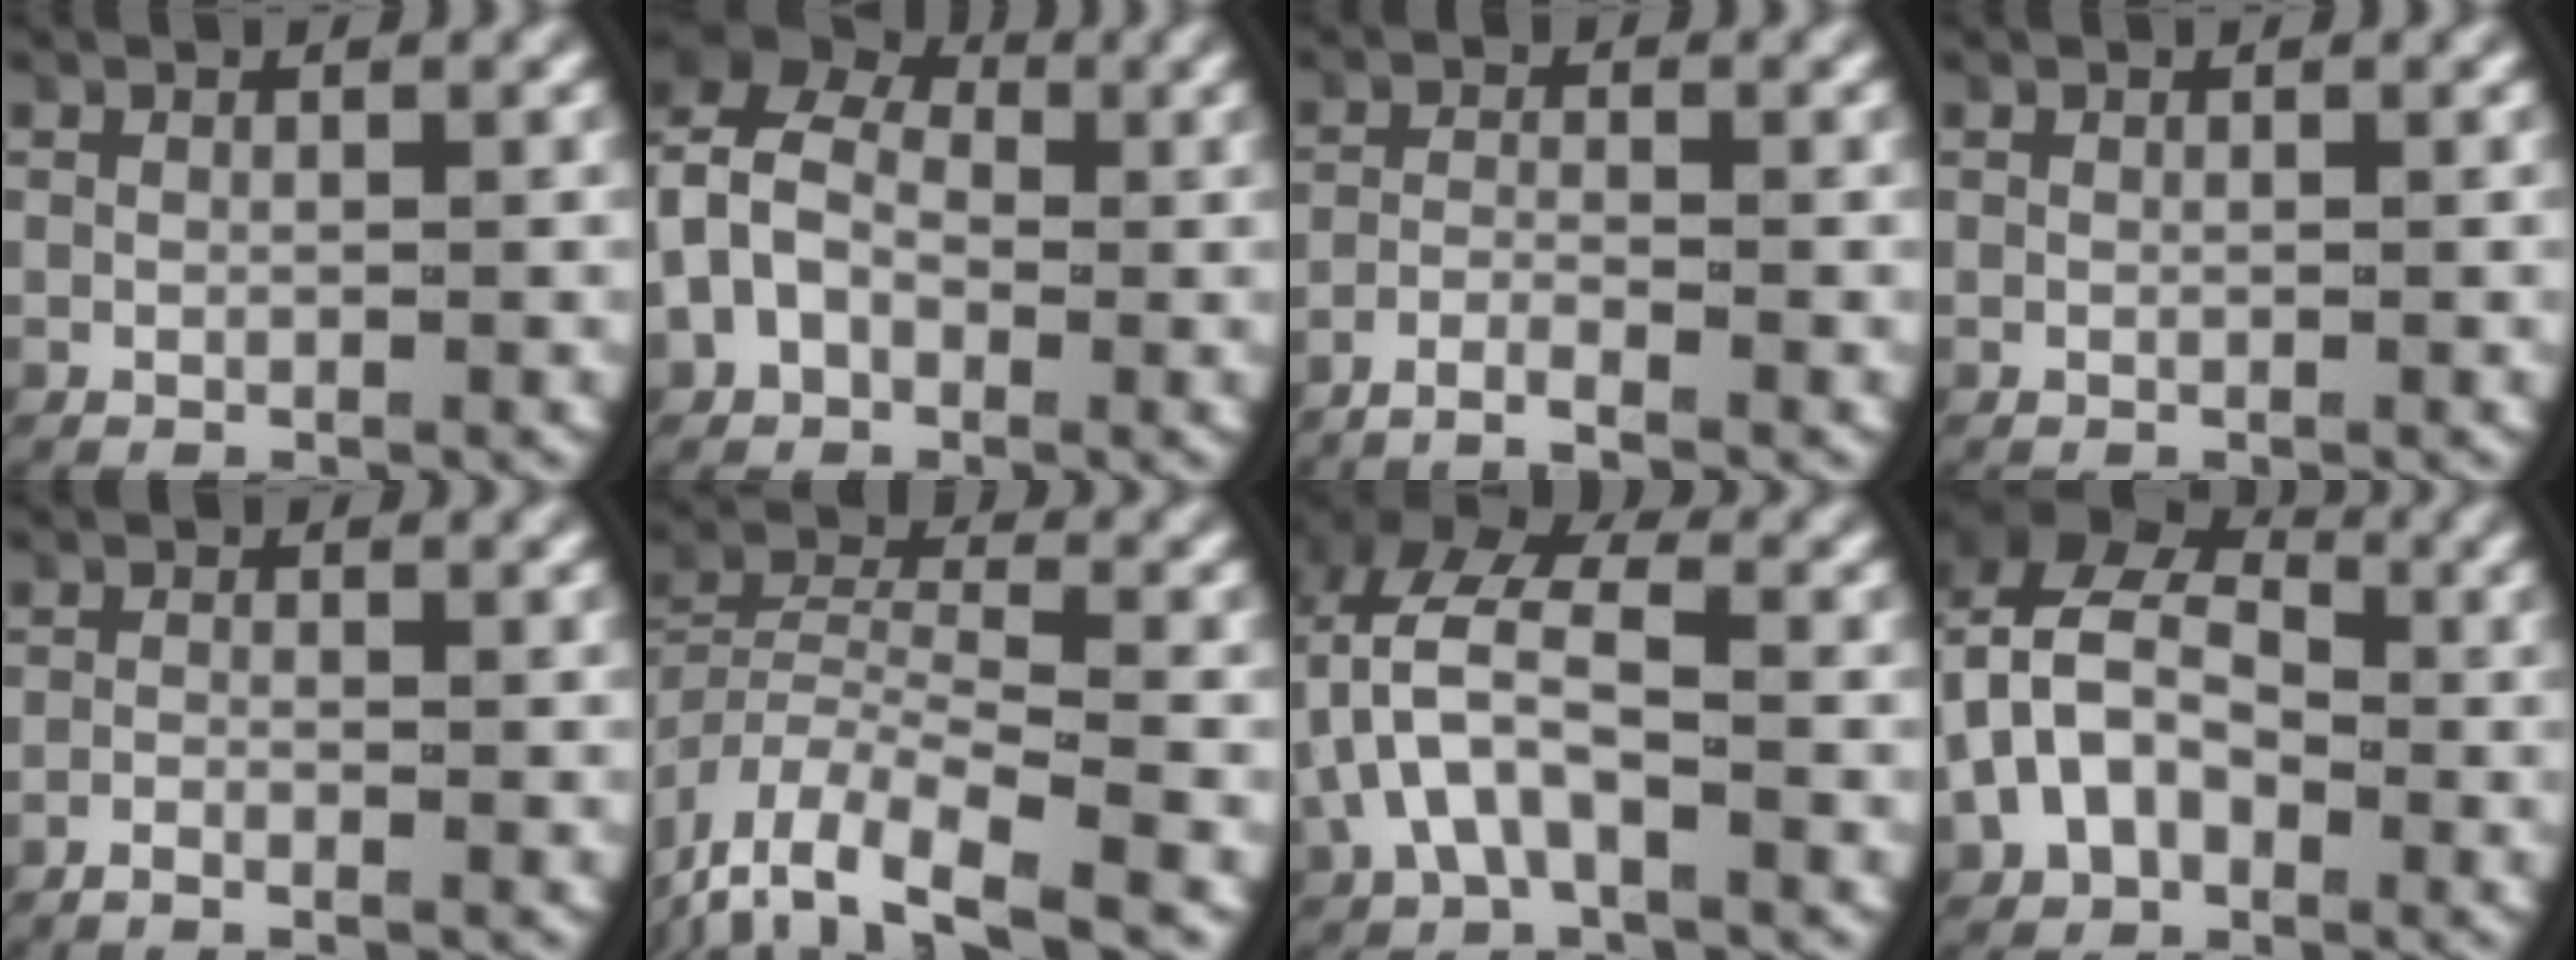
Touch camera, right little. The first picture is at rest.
{"total": 8.9, "force": [1.7, 7.5, 4.5], "torque": [-0.112, 0.003, 0.015]}
{"total": 3.2, "force": [-2.9, 0.4, 1.4], "torque": [-0.030, -0.006, -0.050]}
{"total": 0.0}
{"total": 1.5, "force": [-1.4, 0.3, 0.3], "torque": [-0.014, -0.006, -0.028]}
{"total": 6.9, "force": [-3.1, 3.9, 4.9], "torque": [-0.112, -0.018, -0.050]}
{"total": 6.7, "force": [1.4, 4.4, 4.9], "torque": [-0.105, 0.002, 0.020]}
{"total": 9.4, "force": [1.6, 7.6, 5.2], "torque": [-0.132, -0.001, 0.017]}